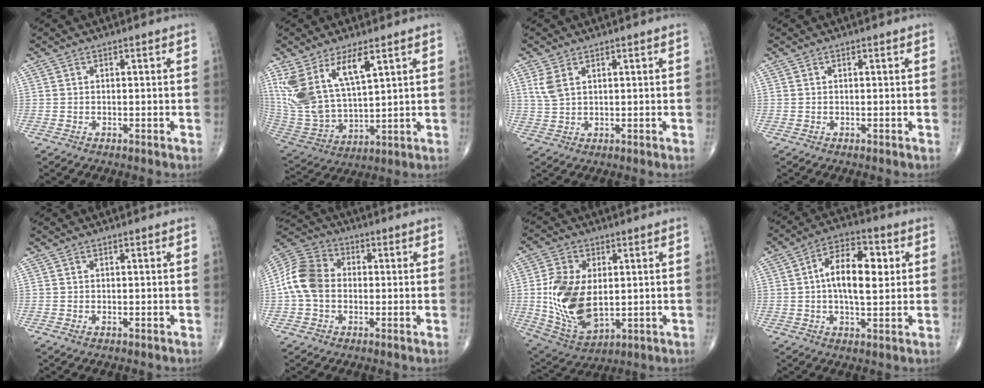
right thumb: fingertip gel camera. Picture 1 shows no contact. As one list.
[{"total": 15.6, "force": [7.6, 6.5, 11.9], "torque": [-0.239, -0.031, 0.169]}, {"total": 3.6, "force": [1.6, 2.0, 2.5], "torque": [-0.057, 0.002, 0.042]}, {"total": 0.0}, {"total": 0.6, "force": [-0.2, 0.4, 0.4], "torque": [-0.006, 0.000, -0.002]}, {"total": 10.6, "force": [-0.6, 8.2, 6.8], "torque": [-0.131, 0.032, -0.024]}, {"total": 15.9, "force": [0.5, 9.6, 12.7], "torque": [-0.239, -0.012, 0.026]}, {"total": 12.1, "force": [1.6, 5.9, 10.5], "torque": [-0.158, 0.014, 0.020]}]